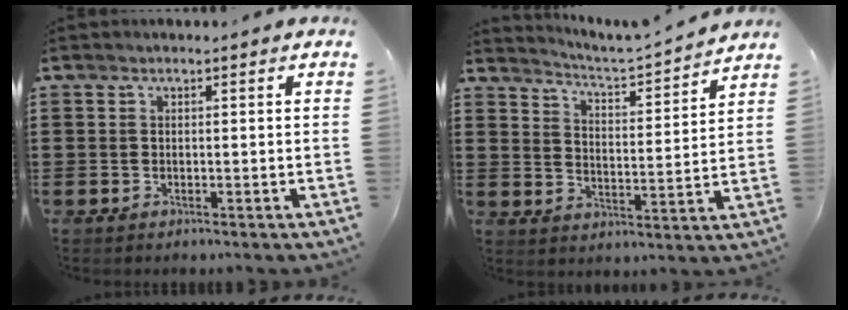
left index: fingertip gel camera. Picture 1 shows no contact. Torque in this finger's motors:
{"motor_torque": [2.14, 0.00, 0.00, 0.00]}